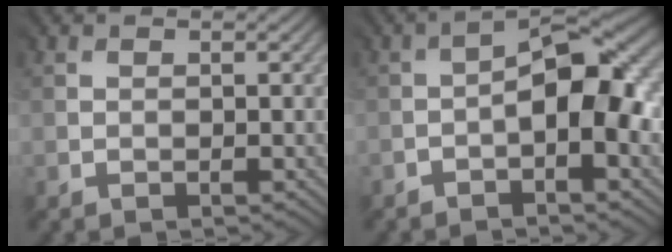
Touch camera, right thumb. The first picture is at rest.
{"total": 8.1, "force": [-1.7, 2.9, 7.4], "torque": [-0.119, 0.010, -0.030]}